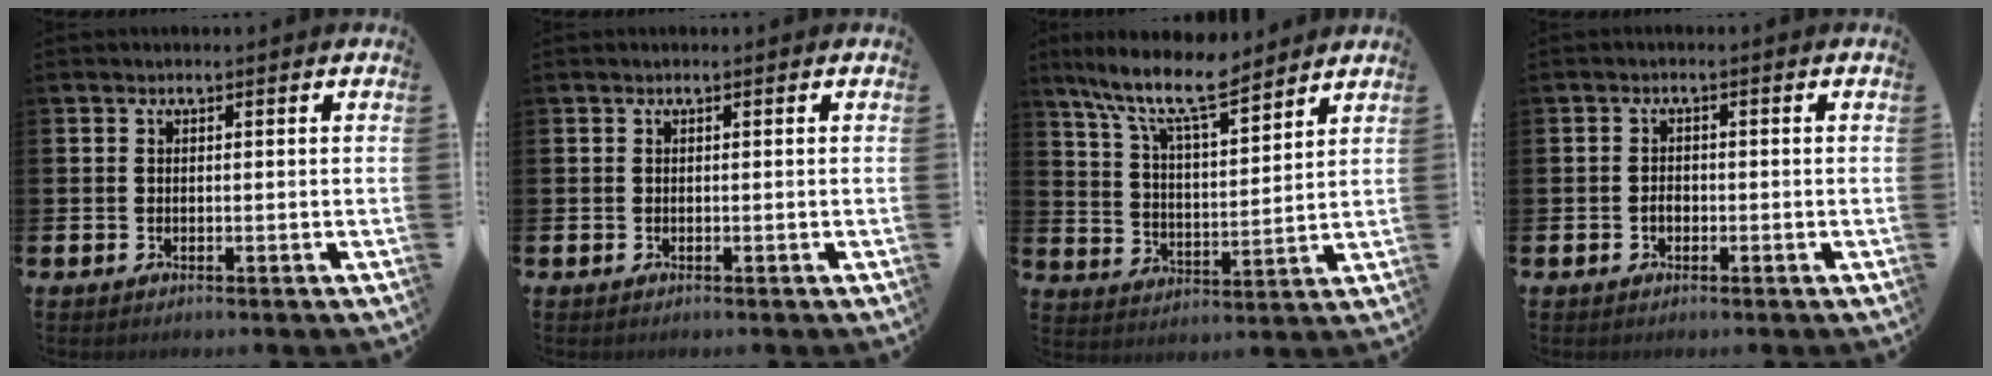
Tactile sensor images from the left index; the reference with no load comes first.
{"total": 0.0}
{"total": 10.4, "force": [8.8, 2.1, 5.2], "torque": [-0.122, -0.045, 0.152]}
{"total": 1.4, "force": [-0.5, 1.0, 0.9], "torque": [-0.012, 0.002, -0.011]}